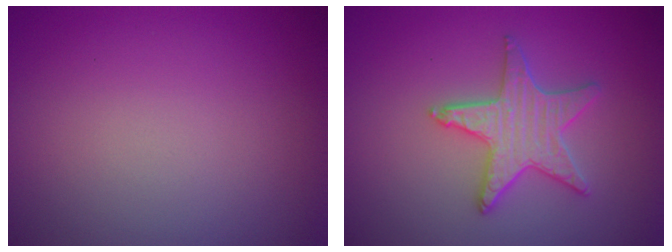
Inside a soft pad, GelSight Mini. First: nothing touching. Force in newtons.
{"total": 3.5, "press": 3.4, "slide": 0.8}